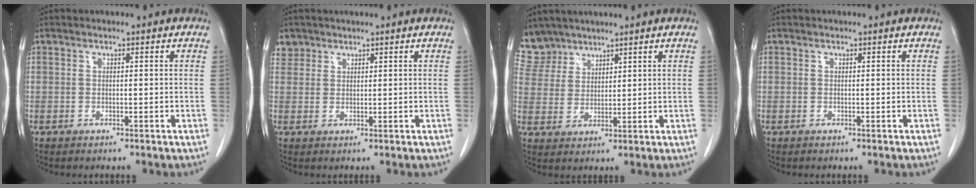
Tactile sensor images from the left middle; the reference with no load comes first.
{"total": 2.4, "force": [1.7, 1.7, -0.2], "torque": [0.014, 0.007, 0.030]}
{"total": 6.4, "force": [5.6, 2.9, -0.4], "torque": [0.012, 0.004, 0.121]}
{"total": 0.0}